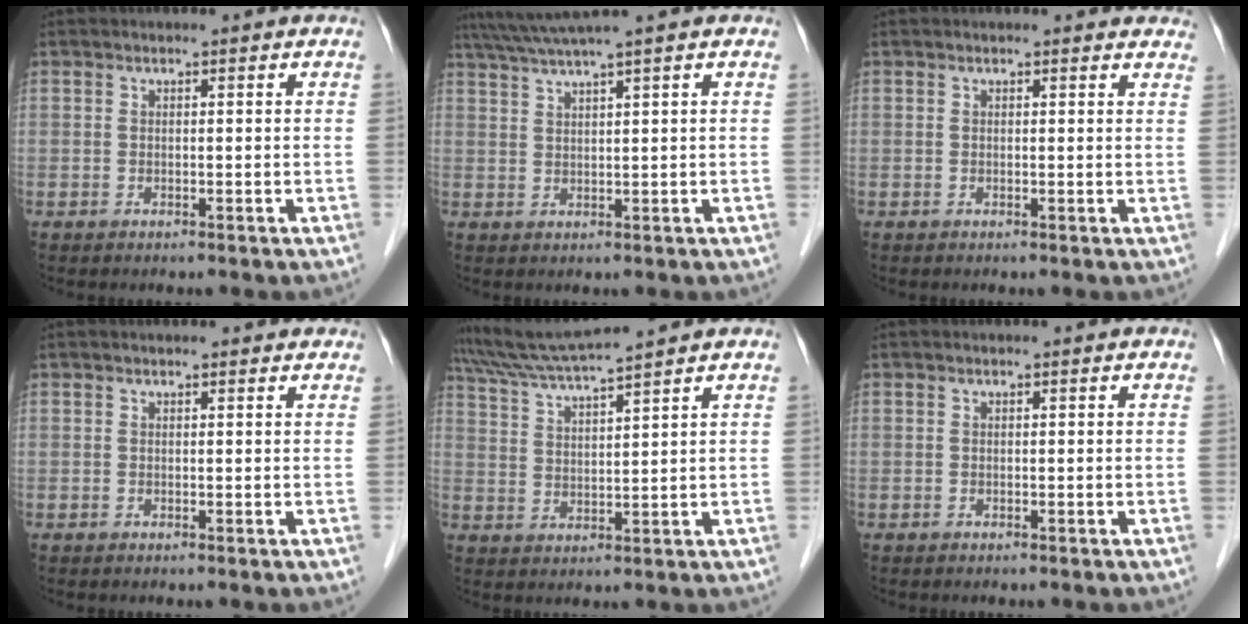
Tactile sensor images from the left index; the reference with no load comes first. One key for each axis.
{"total": 5.0, "fx": 3.9, "fy": -1.7, "fz": 2.7, "tx": -0.054, "ty": 0.012, "tz": 0.078}
{"total": 3.8, "fx": 3.5, "fy": 1.2, "fz": 0.8, "tx": 0.000, "ty": -0.002, "tz": 0.019}
{"total": 3.7, "fx": 3.2, "fy": 1.0, "fz": 1.4, "tx": -0.016, "ty": 0.020, "tz": 0.032}
{"total": 8.0, "fx": 7.3, "fy": -2.0, "fz": 2.7, "tx": -0.061, "ty": 0.009, "tz": 0.142}
{"total": 0.0}